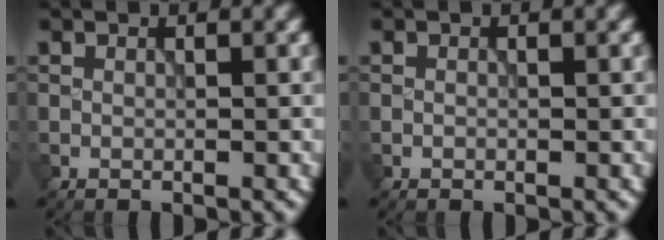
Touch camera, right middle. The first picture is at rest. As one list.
[{"total": 0.0}]